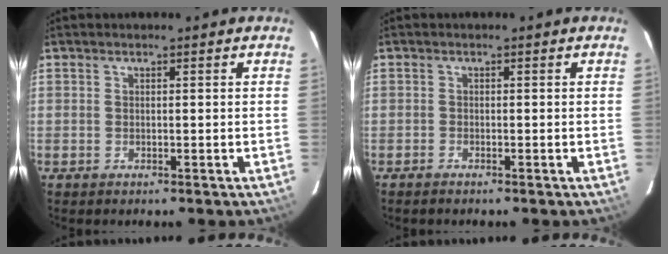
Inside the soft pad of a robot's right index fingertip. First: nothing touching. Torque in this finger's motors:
{"motor_torque": [0.04, 0.05, -0.03, -0.01]}